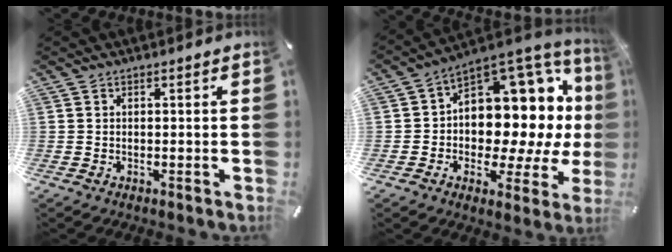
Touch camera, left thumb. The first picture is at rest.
{"total": 13.7, "force": [3.0, 10.1, 8.8], "torque": [-0.096, -0.067, 0.050]}